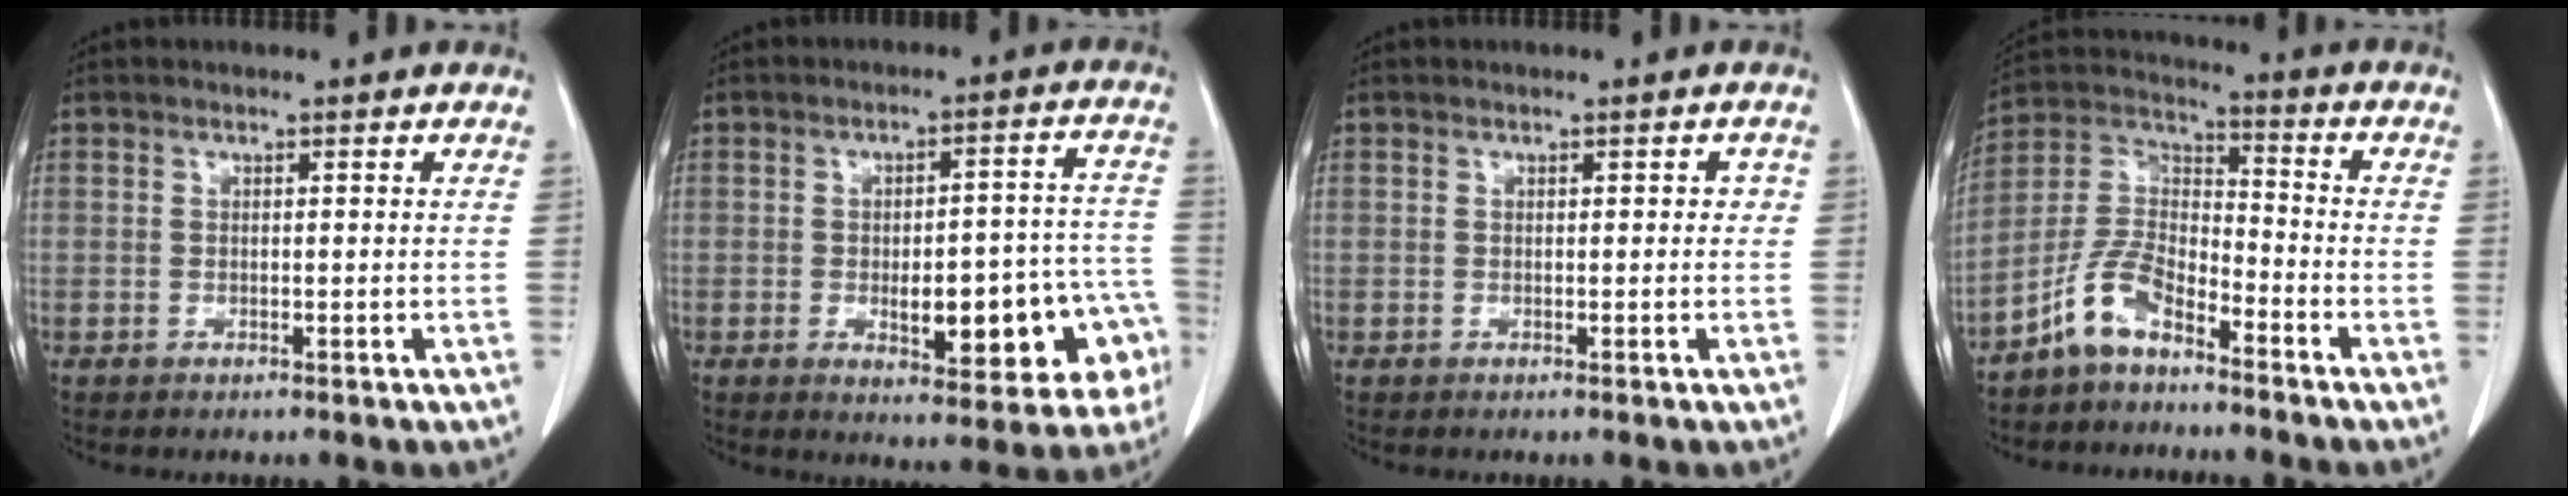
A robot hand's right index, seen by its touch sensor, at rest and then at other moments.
{"total": 15.2, "force": [-4.6, 5.4, 13.4], "torque": [-0.110, 0.040, -0.041]}
{"total": 1.0, "force": [0.1, 0.7, 0.7], "torque": [-0.006, 0.014, 0.001]}
{"total": 8.4, "force": [-6.2, 3.3, 4.7], "torque": [-0.108, 0.020, -0.128]}